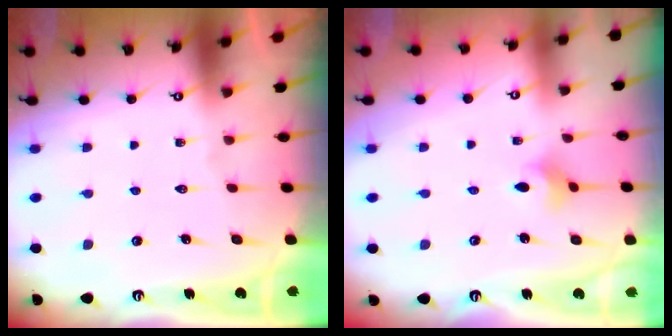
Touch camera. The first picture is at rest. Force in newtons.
{"total": 3.0, "press": 3.0, "slide": 0.6}